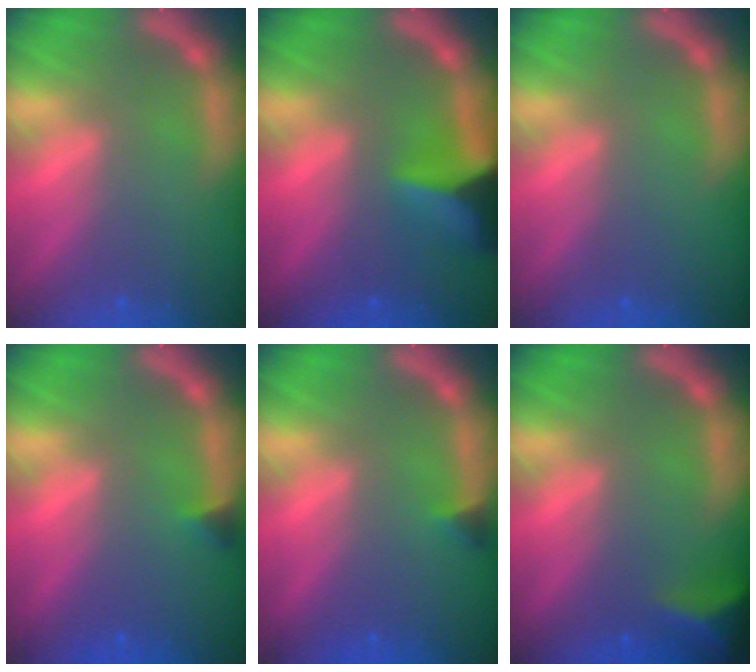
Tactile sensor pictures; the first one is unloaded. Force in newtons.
{"total": 6.5}
{"total": 0.0}
{"total": 0.9}
{"total": 0.9}
{"total": 5.0}